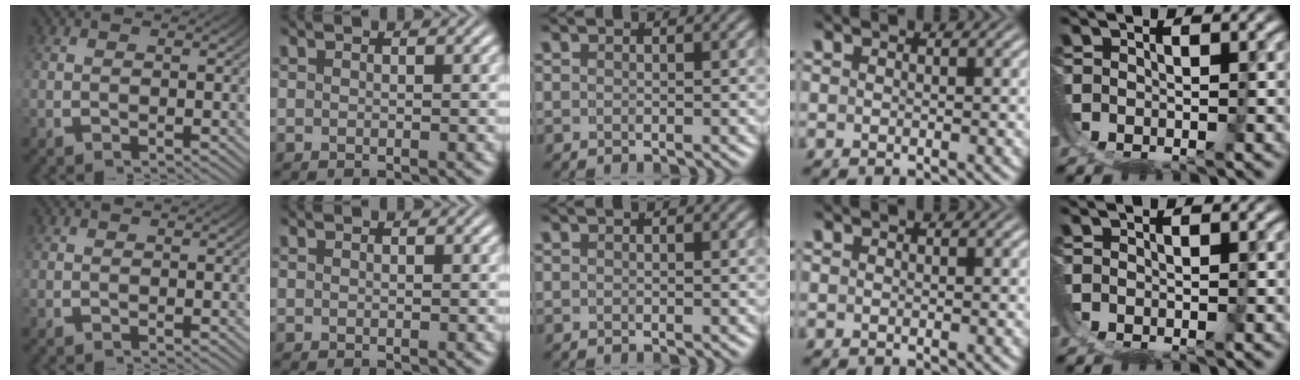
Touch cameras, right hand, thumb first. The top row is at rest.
{}